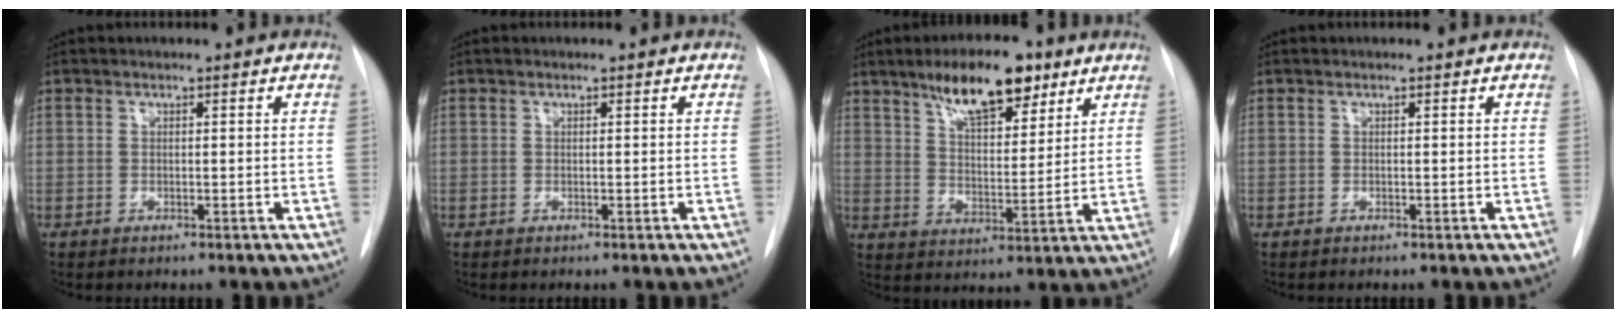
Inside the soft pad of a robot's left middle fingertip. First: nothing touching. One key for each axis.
{"total": 0.0}
{"total": 11.5, "fx": 7.5, "fy": 3.8, "fz": 7.8, "tx": -0.126, "ty": 0.006, "tz": 0.128}
{"total": 0.0}